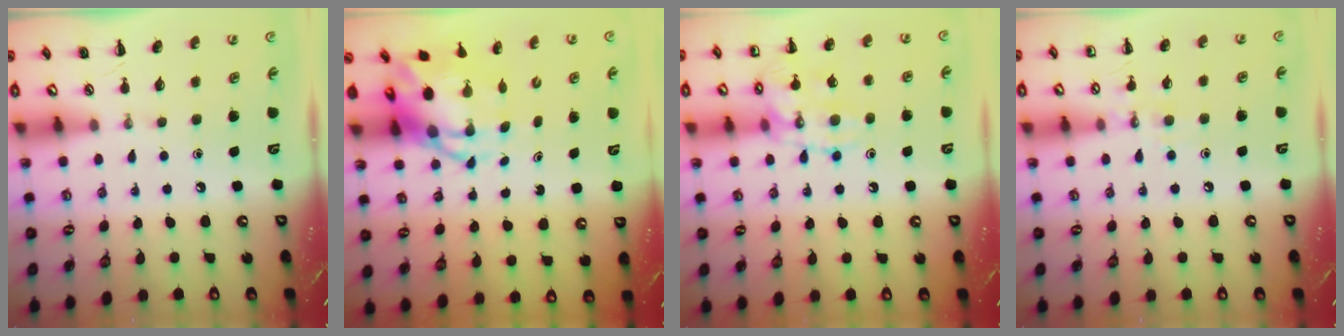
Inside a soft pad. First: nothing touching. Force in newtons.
{"total": 6.4, "press": 6.2, "slide": 1.7}
{"total": 12.8, "press": 12.7, "slide": 1.0}
{"total": 7.2, "press": 7.0, "slide": 1.7}